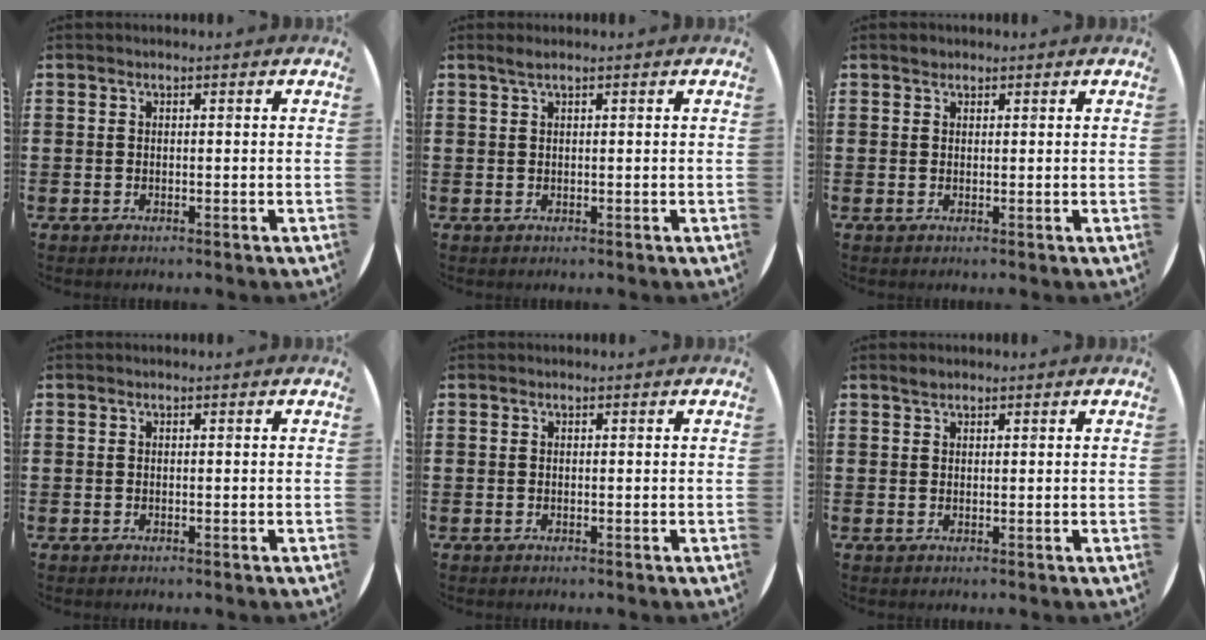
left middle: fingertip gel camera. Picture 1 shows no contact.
{"total": 1.0, "force": [0.7, 0.0, 0.8], "torque": [-0.013, 0.003, 0.011]}
{"total": 0.8, "force": [0.7, 0.3, 0.0], "torque": [0.008, -0.001, 0.012]}
{"total": 0.0}
{"total": 0.0}
{"total": 1.0, "force": [1.0, 0.3, 0.2], "torque": [0.003, 0.000, 0.016]}